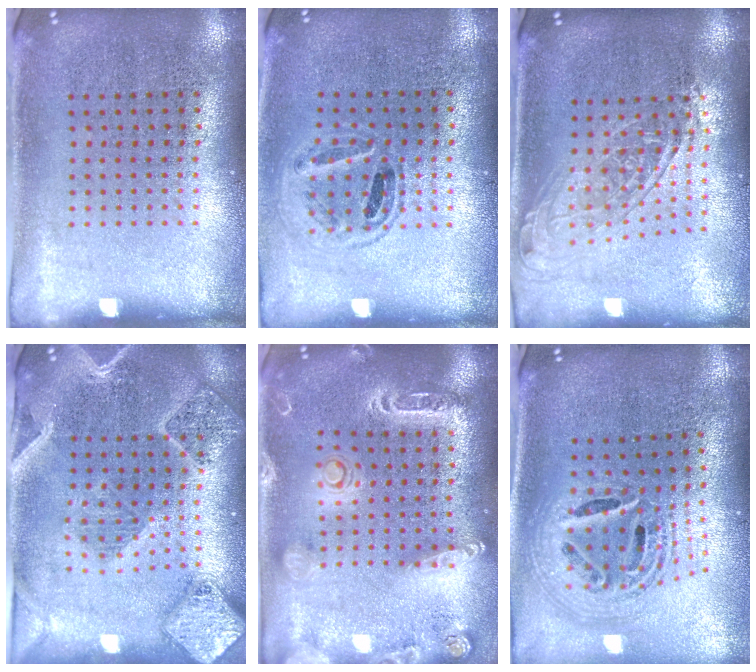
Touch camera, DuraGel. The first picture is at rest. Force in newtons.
{"total": 0.9, "press": 0.9, "slide": 0.2}
{"total": 1.6, "press": 1.3, "slide": 0.9}
{"total": 2.7, "press": 2.4, "slide": 1.2}
{"total": 2.0, "press": 1.9, "slide": 0.5}
{"total": 2.3, "press": 1.7, "slide": 1.5}